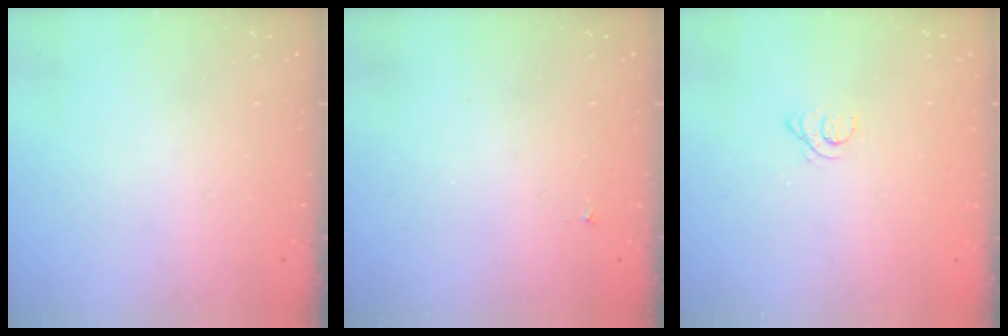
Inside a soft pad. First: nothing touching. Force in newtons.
{"total": 2.6, "press": 2.5, "slide": 0.4}
{"total": 1.2, "press": 1.2, "slide": 0.1}